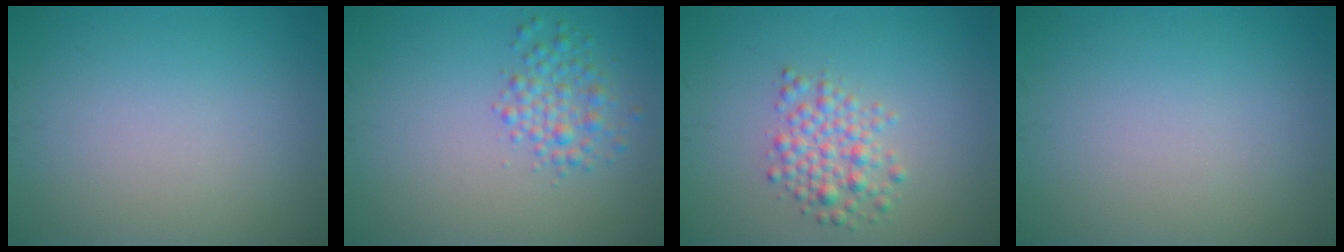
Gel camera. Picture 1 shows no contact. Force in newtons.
{"total": 2.5, "press": 2.5, "slide": 0.0}
{"total": 3.0, "press": 3.0, "slide": 0.2}
{"total": 0.0}